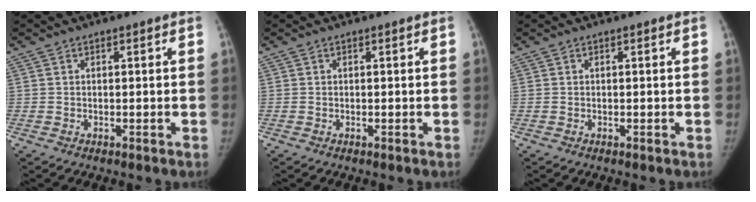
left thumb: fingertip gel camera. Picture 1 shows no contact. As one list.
[{"total": 0.0}, {"total": 0.0}]